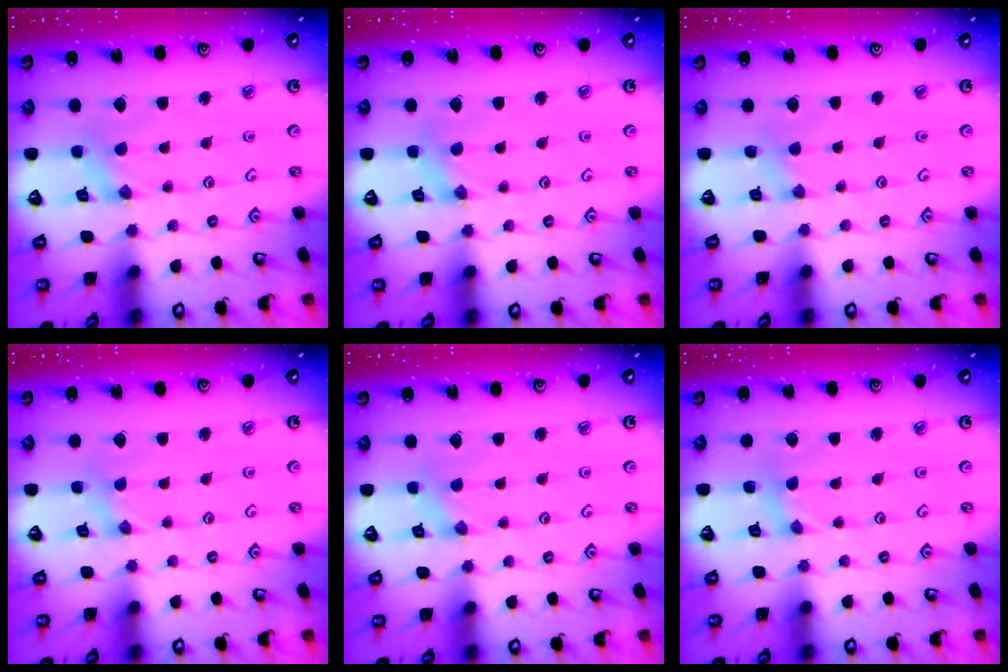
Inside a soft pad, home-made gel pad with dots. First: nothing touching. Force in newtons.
{"total": 1.1, "press": 1.1, "slide": 0.2}
{"total": 1.6, "press": 1.6, "slide": 0.4}
{"total": 0.0}
{"total": 0.0}
{"total": 0.0}